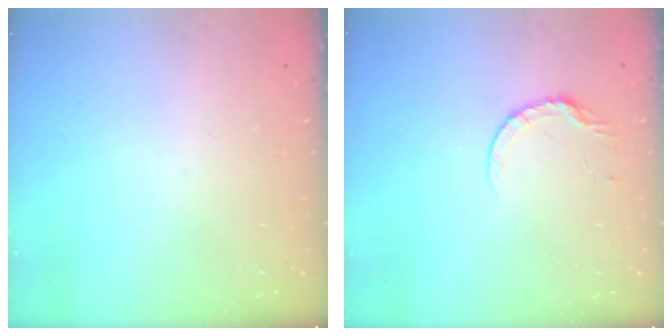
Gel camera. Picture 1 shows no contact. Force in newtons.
{"total": 5.3, "press": 5.2, "slide": 0.6}